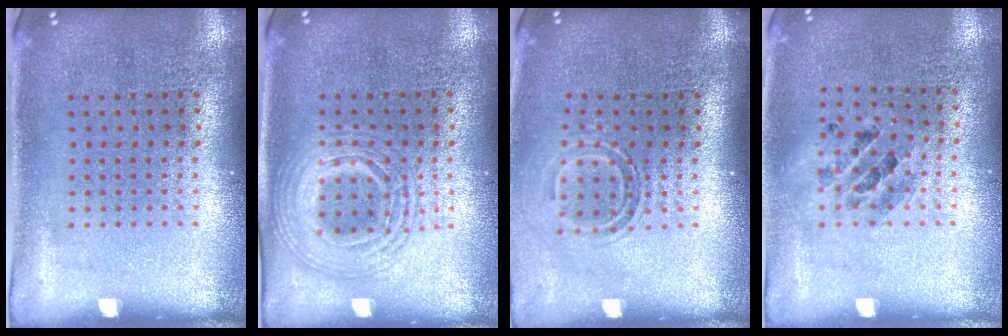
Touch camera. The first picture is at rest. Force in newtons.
{"total": 2.6, "press": 2.6, "slide": 0.2}
{"total": 1.6, "press": 1.0, "slide": 1.2}
{"total": 0.9, "press": 0.9, "slide": 0.3}